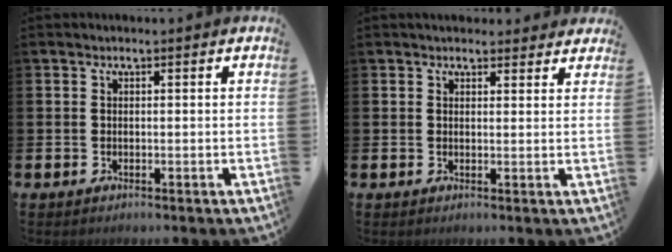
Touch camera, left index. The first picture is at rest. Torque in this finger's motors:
{"motor_torque": [1.06, -1.07, 0.54, 0.02]}